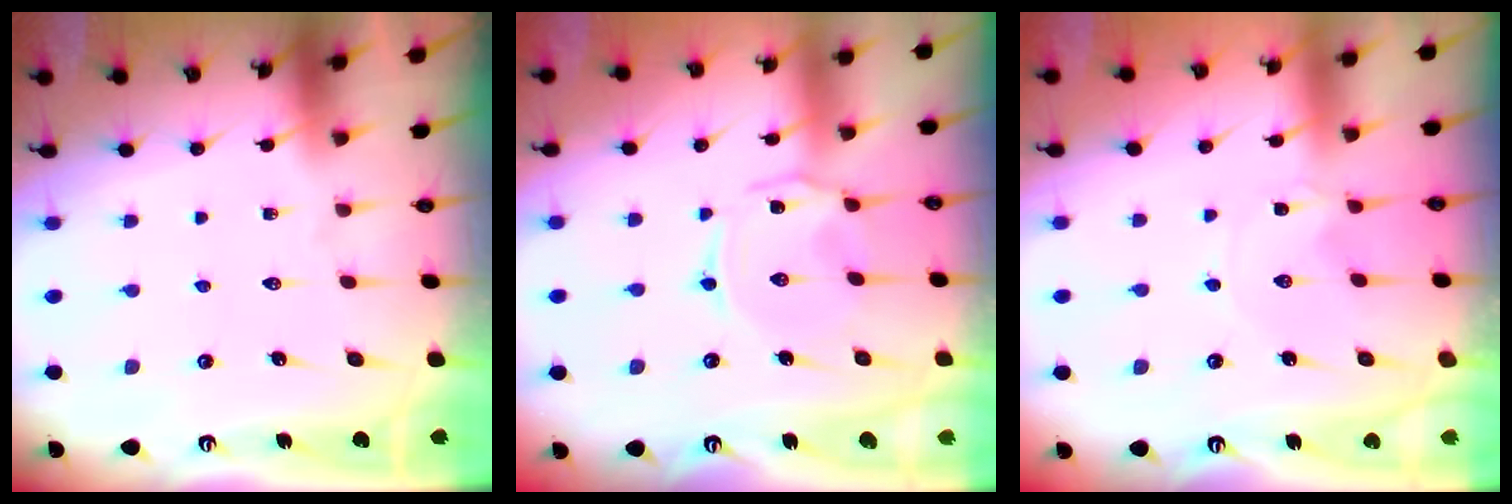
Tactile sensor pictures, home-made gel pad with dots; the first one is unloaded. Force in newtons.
{"total": 2.5, "press": 2.4, "slide": 0.5}
{"total": 0.0}